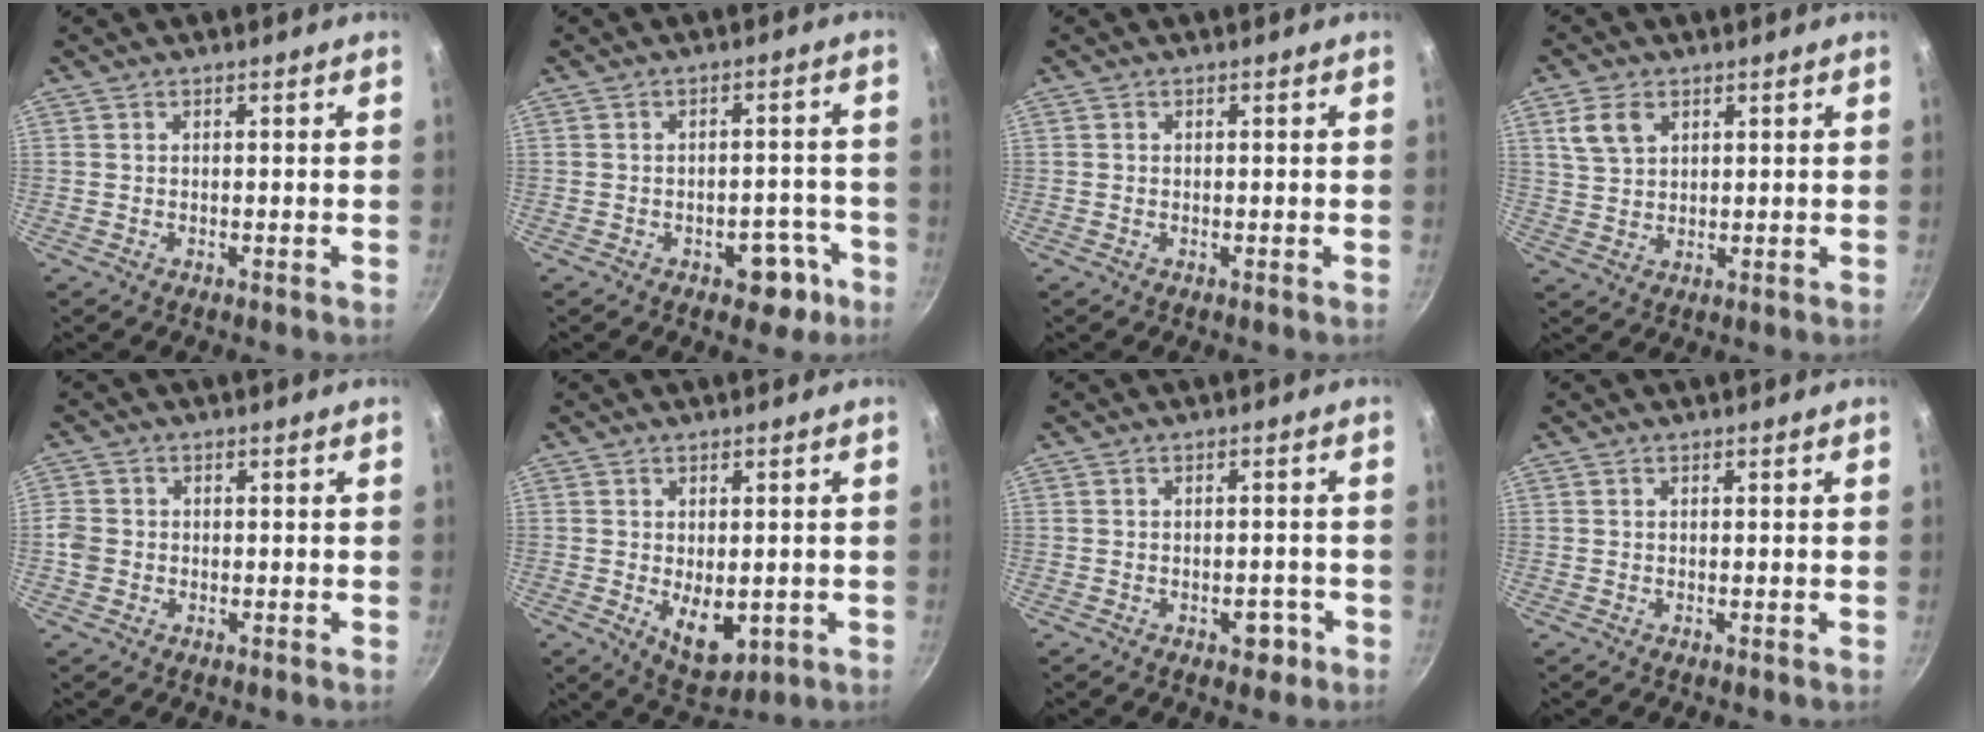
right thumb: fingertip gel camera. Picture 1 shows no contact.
{"total": 6.4, "force": [-3.5, 3.8, 3.9], "torque": [-0.020, 0.037, -0.039]}
{"total": 0.0}
{"total": 5.7, "force": [2.6, 3.7, 3.4], "torque": [-0.058, -0.002, 0.056]}
{"total": 3.2, "force": [-0.5, 2.9, 1.3], "torque": [-0.023, 0.009, -0.010]}
{"total": 7.3, "force": [-1.4, 4.2, 5.9], "torque": [-0.073, -0.012, -0.005]}
{"total": 3.1, "force": [-1.6, 1.9, 1.8], "torque": [-0.007, 0.015, -0.018]}
{"total": 0.0}